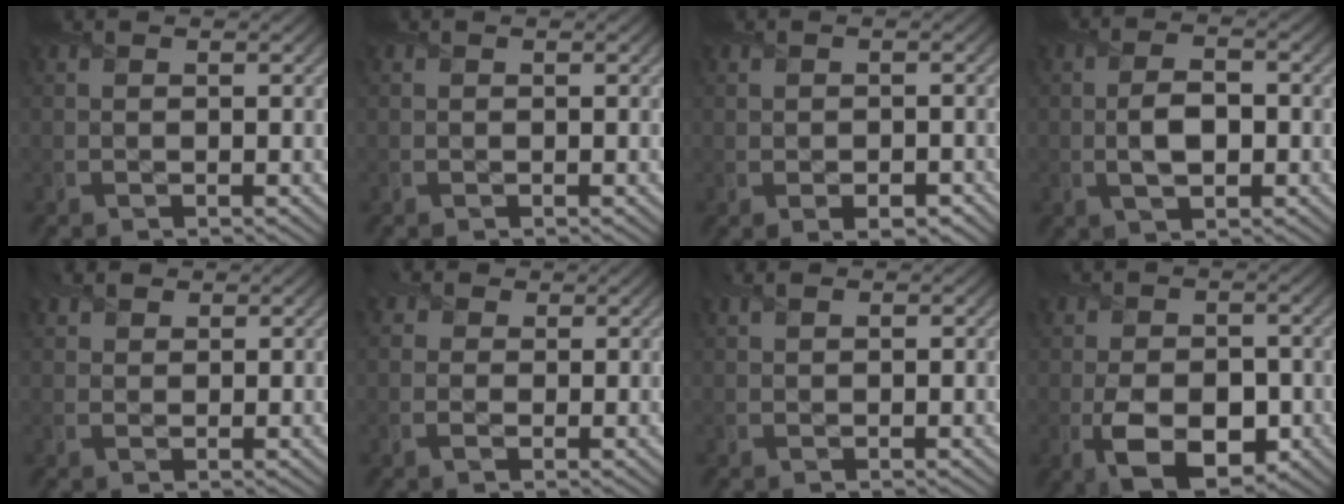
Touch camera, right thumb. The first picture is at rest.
{"total": 0.0}
{"total": 2.7, "force": [-0.8, 1.7, 2.0], "torque": [-0.030, -0.013, -0.004]}
{"total": 4.4, "force": [-0.5, 2.2, 3.7], "torque": [-0.081, 0.001, -0.010]}
{"total": 2.3, "force": [1.7, 1.4, 0.7], "torque": [-0.018, 0.007, 0.035]}
{"total": 2.8, "force": [0.7, 2.3, 1.4], "torque": [-0.032, 0.005, 0.006]}
{"total": 1.2, "force": [0.8, 0.6, 0.6], "torque": [-0.016, 0.006, 0.015]}
{"total": 8.2, "force": [-2.1, 5.1, 6.0], "torque": [-0.113, -0.024, -0.030]}